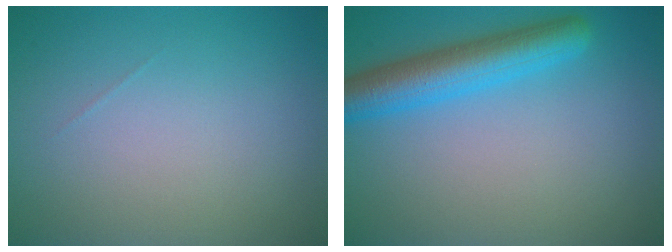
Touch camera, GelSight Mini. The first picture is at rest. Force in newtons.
{"total": 5.4, "press": 5.4, "slide": 0.2}